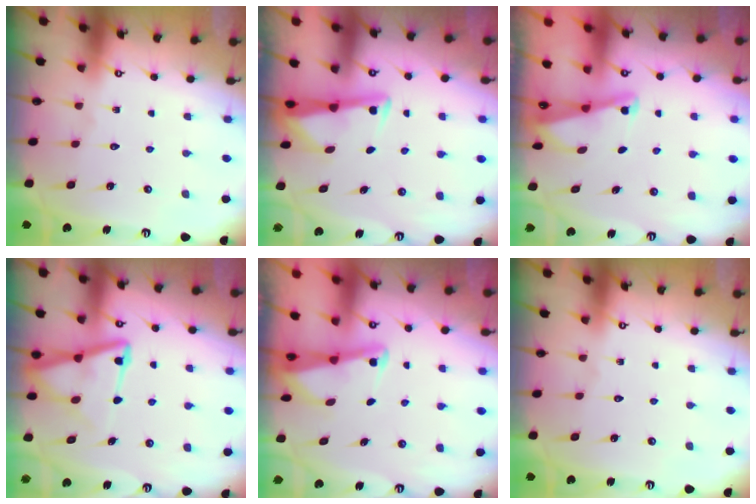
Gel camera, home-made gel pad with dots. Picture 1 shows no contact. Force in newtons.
{"total": 3.1, "press": 3.1, "slide": 0.3}
{"total": 2.1, "press": 2.0, "slide": 0.3}
{"total": 10.8, "press": 10.7, "slide": 1.3}
{"total": 2.2, "press": 2.2, "slide": 0.3}
{"total": 0.0}